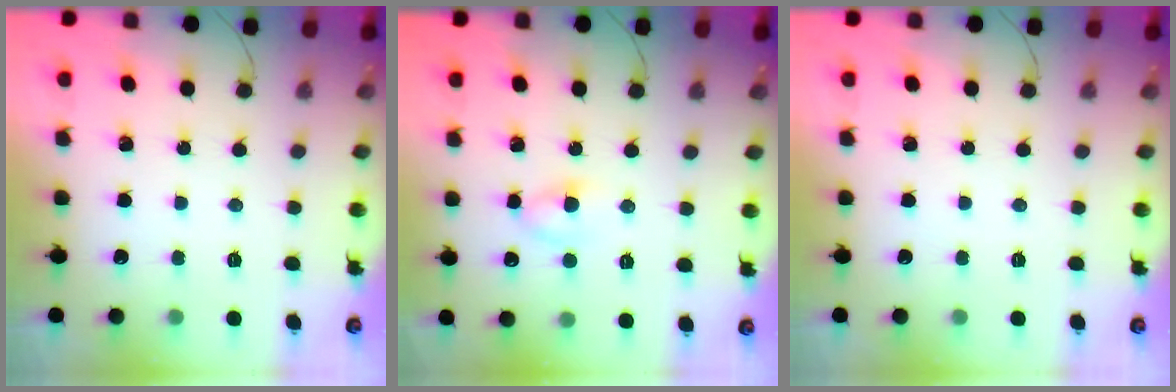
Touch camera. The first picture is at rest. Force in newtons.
{"total": 3.9, "press": 3.7, "slide": 1.1}
{"total": 0.0}